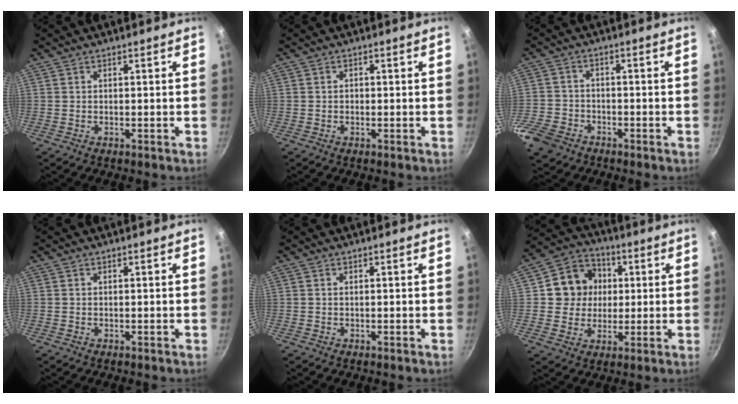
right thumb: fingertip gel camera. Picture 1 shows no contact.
{"total": 0.6, "force": [-0.1, 0.6, 0.3], "torque": [0.000, 0.002, -0.004]}
{"total": 7.3, "force": [-4.7, 4.9, 2.7], "torque": [-0.060, 0.014, -0.090]}
{"total": 0.0}
{"total": 0.0}
{"total": 11.5, "force": [1.4, 10.5, 4.6], "torque": [-0.035, 0.011, 0.019]}